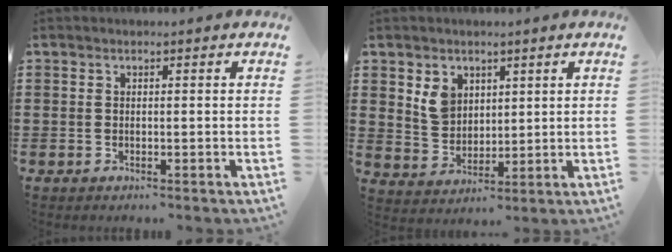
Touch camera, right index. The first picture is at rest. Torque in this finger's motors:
{"motor_torque": [0.08, 0.05, 0.19, 0.09]}